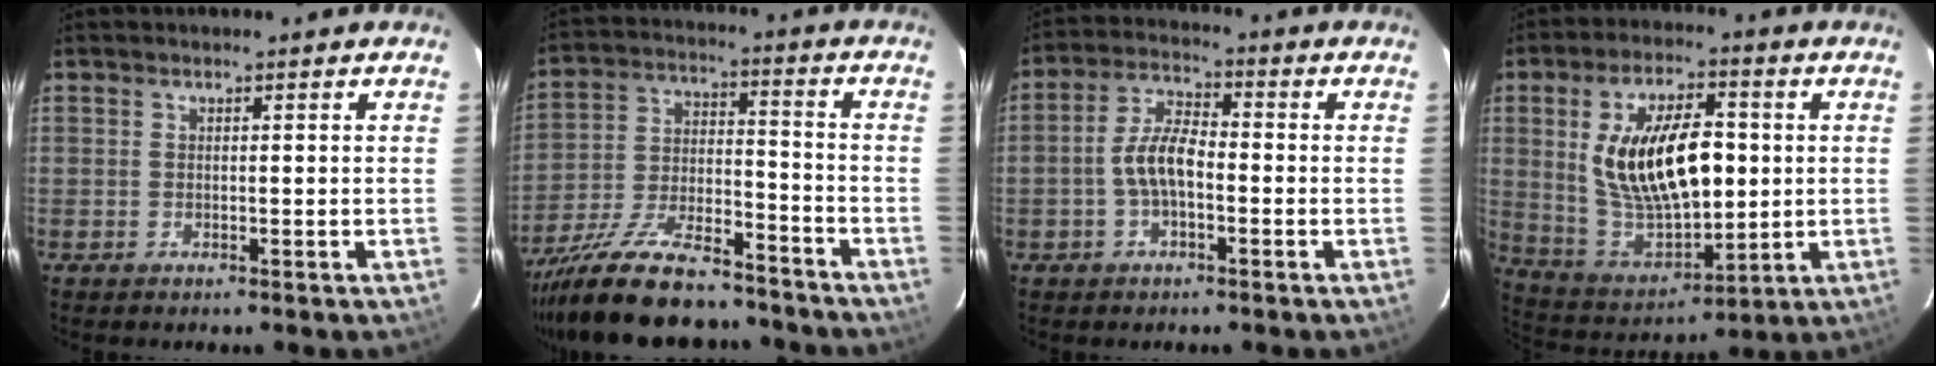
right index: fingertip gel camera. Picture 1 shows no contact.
{"total": 20.6, "force": [-16.9, 6.1, 10.0], "torque": [-0.198, -0.025, -0.272]}
{"total": 6.6, "force": [-1.8, 2.9, 5.6], "torque": [-0.117, 0.015, -0.034]}
{"total": 19.4, "force": [2.3, 9.5, 16.8], "torque": [-0.313, 0.000, 0.062]}